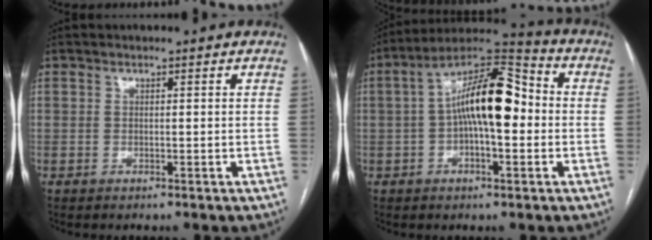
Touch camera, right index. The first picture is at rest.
{"total": 13.7, "force": [0.1, 4.3, 13.0], "torque": [-0.232, 0.040, -0.004]}